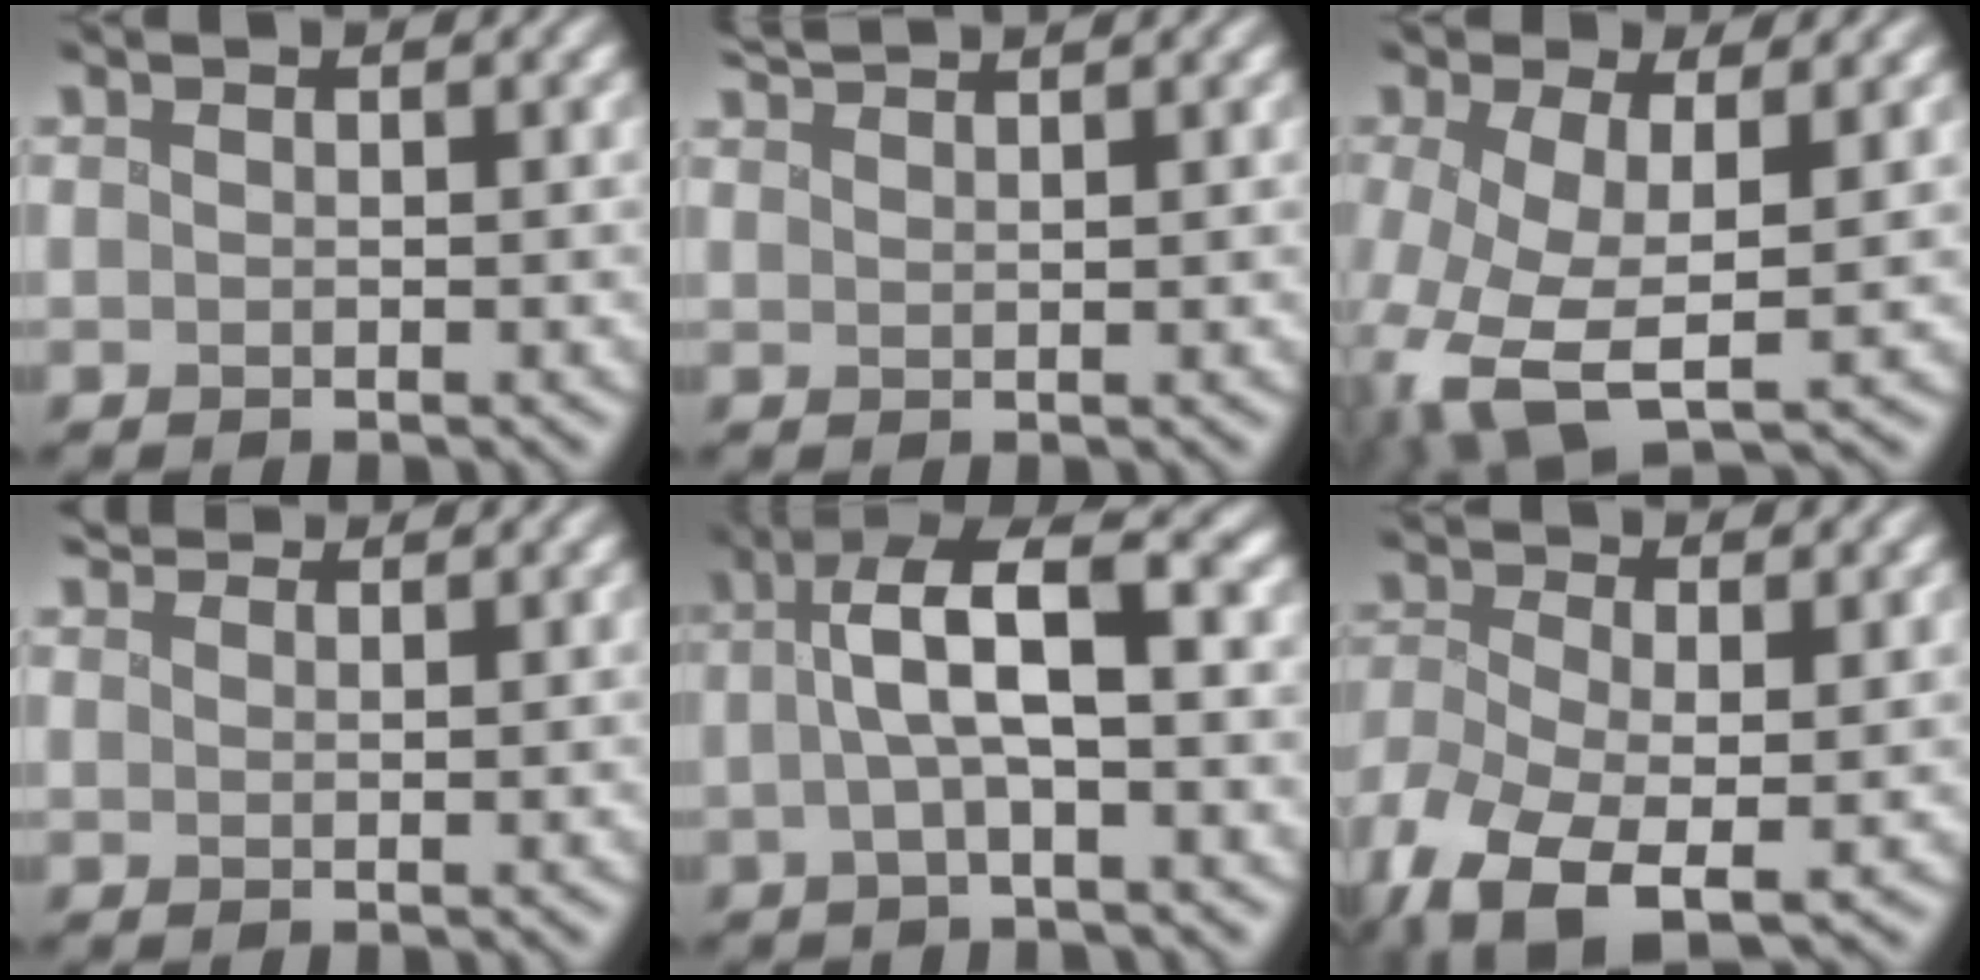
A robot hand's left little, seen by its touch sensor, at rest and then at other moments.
{"total": 2.4, "force": [2.3, 0.1, 0.7], "torque": [-0.004, 0.011, 0.038]}
{"total": 7.6, "force": [-1.4, 4.1, 6.2], "torque": [-0.154, -0.014, -0.020]}
{"total": 4.0, "force": [3.6, 1.2, 1.3], "torque": [-0.023, 0.017, 0.042]}
{"total": 5.6, "force": [0.4, 1.5, 5.4], "torque": [-0.104, 0.017, 0.004]}
{"total": 8.8, "force": [-4.8, 4.1, 6.2], "torque": [-0.149, -0.034, -0.077]}